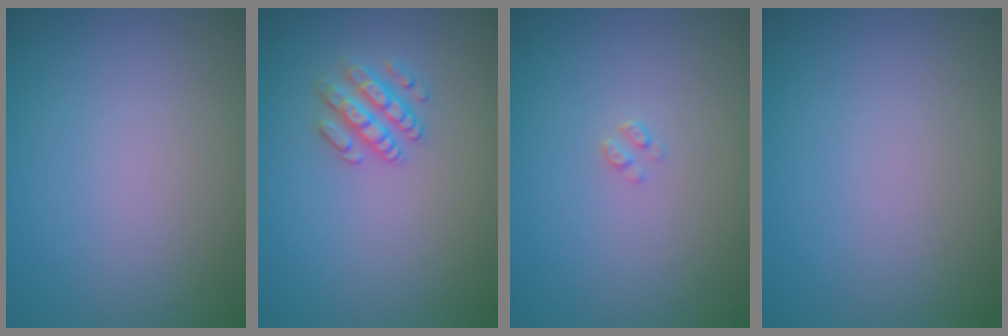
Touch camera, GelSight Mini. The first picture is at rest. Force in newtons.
{"total": 2.5, "press": 2.4, "slide": 0.6}
{"total": 0.7, "press": 0.6, "slide": 0.1}
{"total": 0.0}